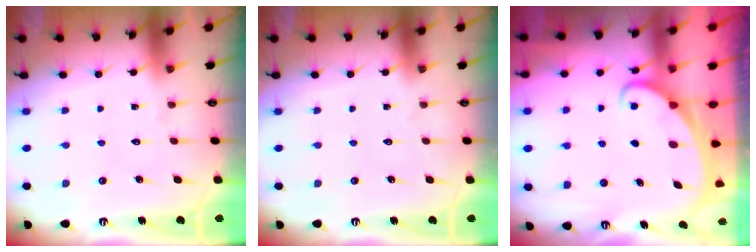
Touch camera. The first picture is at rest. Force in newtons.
{"total": 0.0}
{"total": 2.4, "press": 2.4, "slide": 0.3}